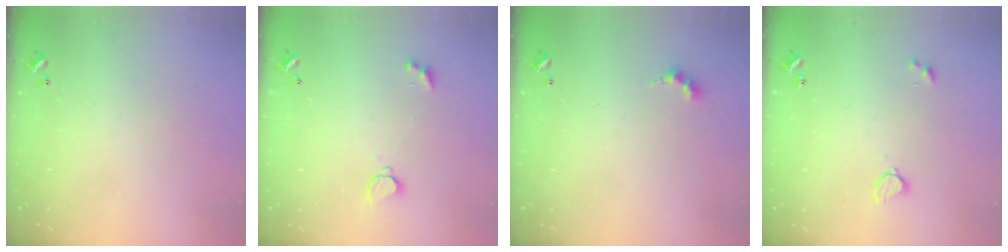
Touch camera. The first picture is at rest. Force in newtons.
{"total": 1.7, "press": 1.7, "slide": 0.3}
{"total": 3.9, "press": 3.8, "slide": 0.6}
{"total": 2.1, "press": 2.0, "slide": 0.5}